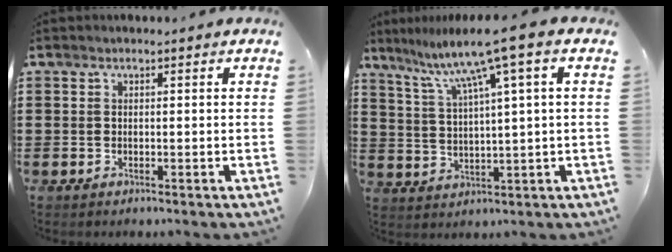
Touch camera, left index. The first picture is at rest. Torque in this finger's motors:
{"motor_torque": [1.47, -0.67, 0.73, 0.21]}